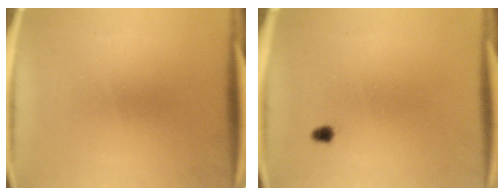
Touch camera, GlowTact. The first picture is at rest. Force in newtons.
{"total": 1.5}